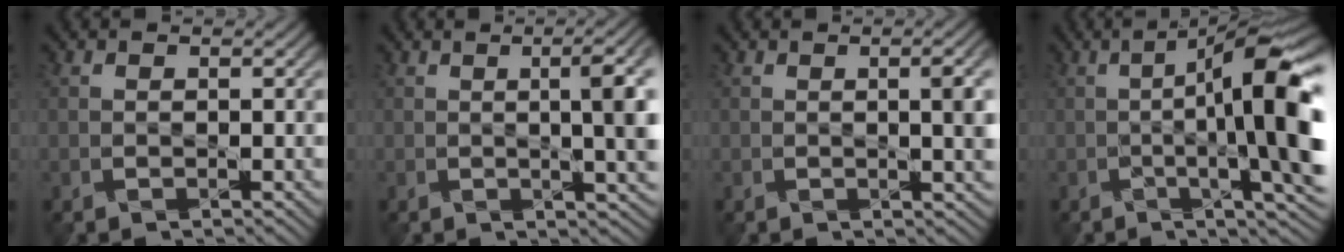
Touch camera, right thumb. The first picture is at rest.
{"total": 7.7, "force": [0.5, 2.4, 7.3], "torque": [-0.069, 0.019, 0.005]}
{"total": 4.4, "force": [0.2, 1.3, 4.2], "torque": [-0.047, 0.004, 0.007]}
{"total": 13.0, "force": [-0.8, 3.1, 12.6], "torque": [-0.174, -0.002, -0.003]}